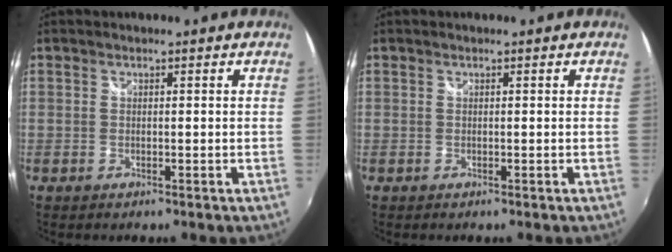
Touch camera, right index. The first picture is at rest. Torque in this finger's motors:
{"motor_torque": [0.00, 0.00, 0.01, 0.01]}